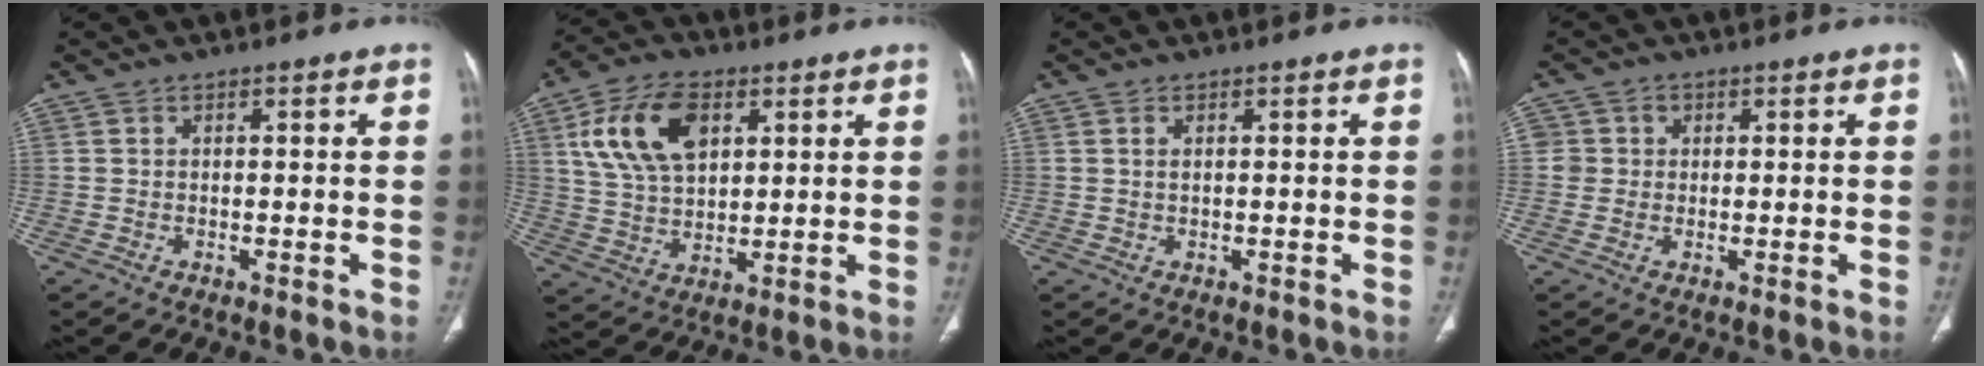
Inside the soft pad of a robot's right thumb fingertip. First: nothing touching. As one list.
[{"total": 14.2, "force": [5.1, 8.4, 10.3], "torque": [-0.181, -0.006, 0.100]}, {"total": 1.0, "force": [0.4, 0.4, 0.8], "torque": [-0.019, 0.004, 0.010]}, {"total": 3.0, "force": [0.5, 2.9, 0.3], "torque": [0.018, 0.004, 0.006]}]